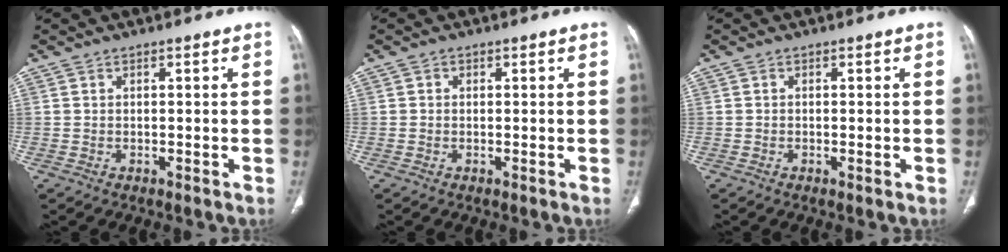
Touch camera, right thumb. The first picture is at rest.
{"total": 0.6, "force": [0.1, 0.6, 0.2], "torque": [0.002, 0.002, -0.001]}
{"total": 0.6, "force": [-0.1, 0.2, 0.6], "torque": [-0.017, -0.003, -0.003]}